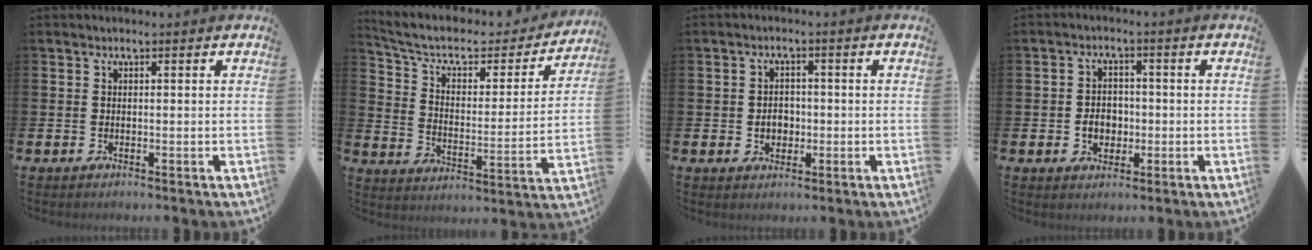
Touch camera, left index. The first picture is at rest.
{"total": 7.7, "force": [6.2, 3.2, 3.3], "torque": [-0.094, -0.040, 0.100]}
{"total": 2.8, "force": [-0.4, 2.3, 1.5], "torque": [-0.018, 0.000, -0.015]}
{"total": 3.6, "force": [-0.7, 2.9, 2.0], "torque": [-0.029, 0.000, -0.021]}